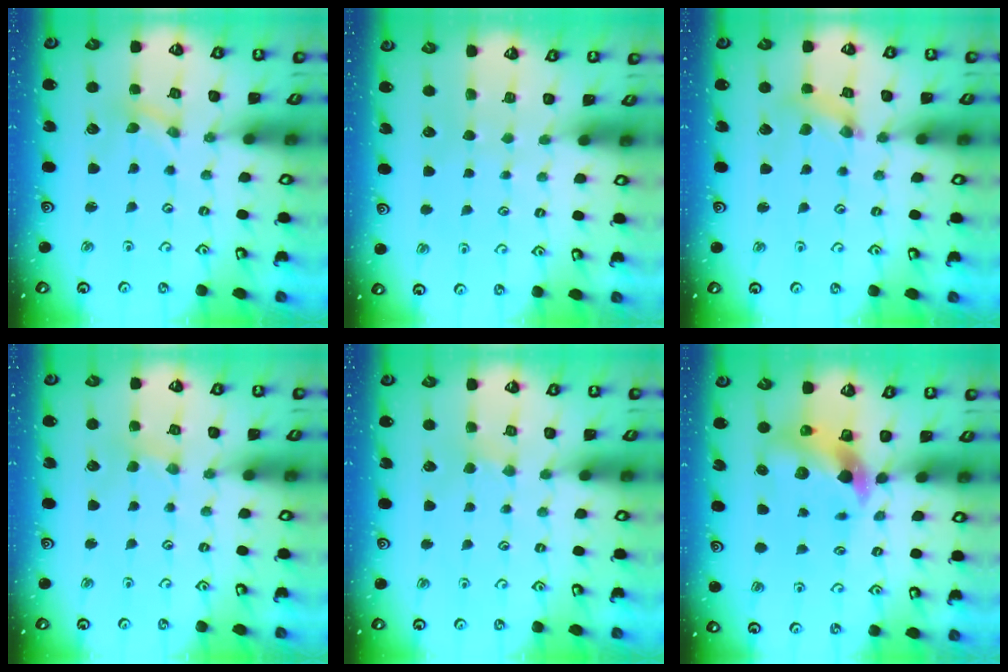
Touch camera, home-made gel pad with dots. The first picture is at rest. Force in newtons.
{"total": 0.0}
{"total": 2.5, "press": 2.4, "slide": 0.3}
{"total": 1.5, "press": 1.5, "slide": 0.3}
{"total": 1.7, "press": 1.6, "slide": 0.3}
{"total": 7.6, "press": 7.5, "slide": 1.2}